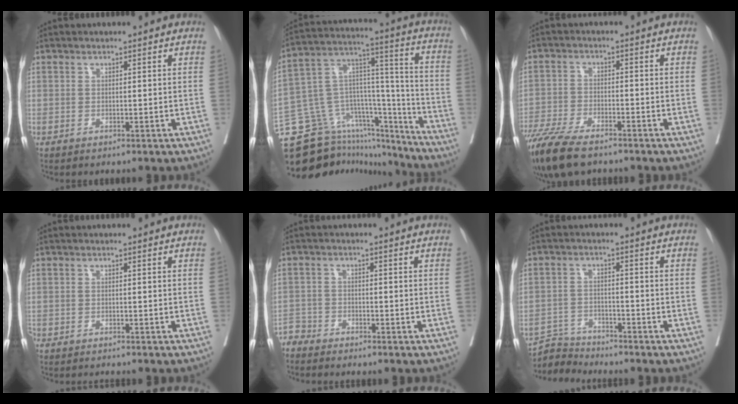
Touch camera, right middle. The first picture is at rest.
{"total": 19.4, "force": [-16.0, 8.9, 6.4], "torque": [-0.110, 0.092, -0.250]}
{"total": 10.6, "force": [-8.2, 2.5, 6.1], "torque": [-0.108, -0.025, -0.143]}
{"total": 2.7, "force": [-2.5, 0.1, 0.8], "torque": [-0.009, -0.006, -0.038]}
{"total": 3.4, "force": [-3.3, 0.2, -0.8], "torque": [0.022, -0.012, -0.068]}
{"total": 4.5, "force": [-4.4, -0.1, -1.1], "torque": [0.017, -0.006, -0.081]}